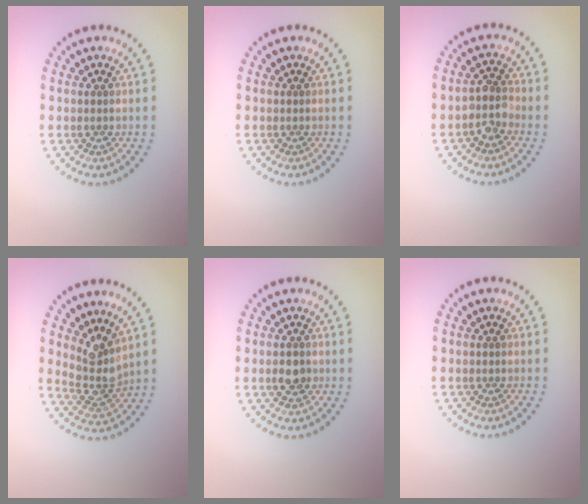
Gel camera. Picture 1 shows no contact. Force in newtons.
{"total": 0.0}
{"total": 2.3, "press": 1.9, "slide": 1.3}
{"total": 3.5, "press": 2.5, "slide": 2.5}
{"total": 1.8, "press": 1.8, "slide": 0.1}
{"total": 0.0}